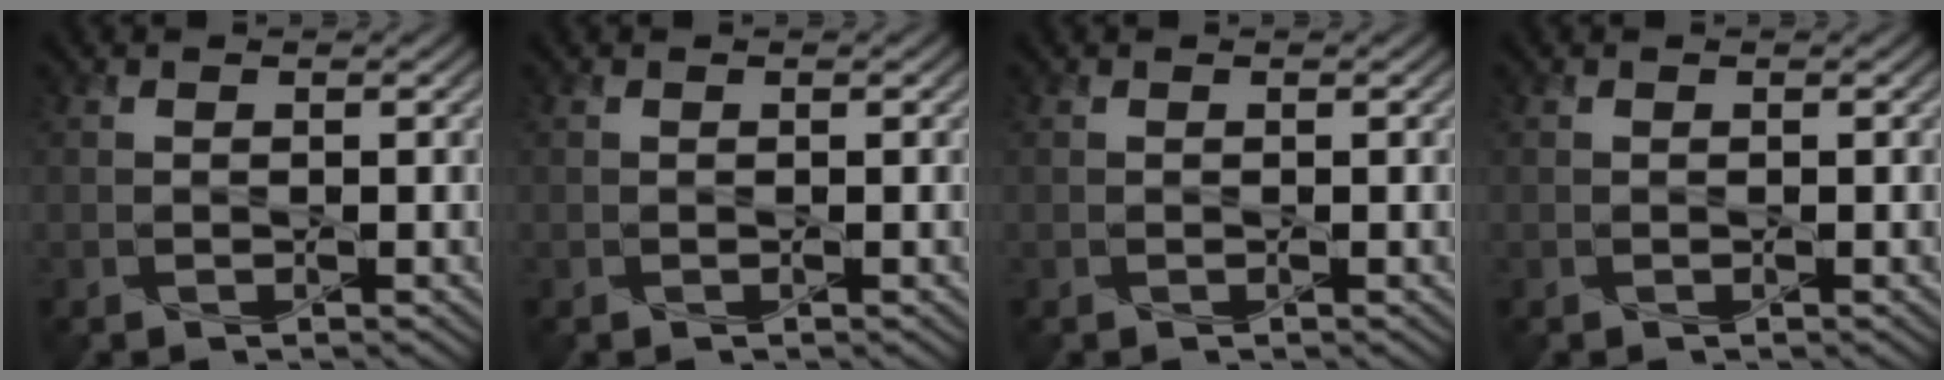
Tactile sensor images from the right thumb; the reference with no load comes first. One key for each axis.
{"total": 0.0}
{"total": 0.0}
{"total": 0.0}